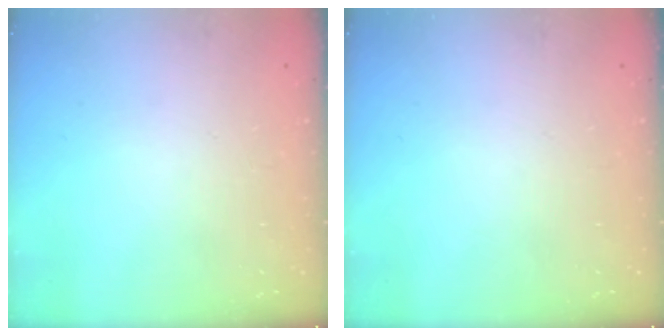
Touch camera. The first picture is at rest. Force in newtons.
{"total": 0.0}